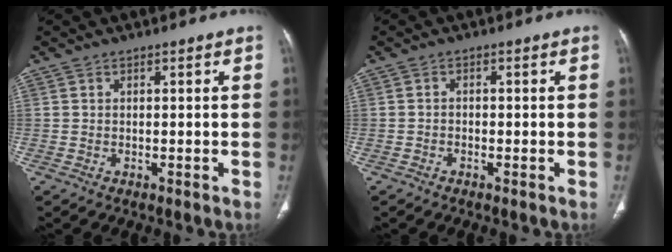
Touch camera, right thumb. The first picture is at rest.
{"total": 0.7, "force": [-0.4, 0.5, 0.3], "torque": [-0.001, 0.002, -0.012]}